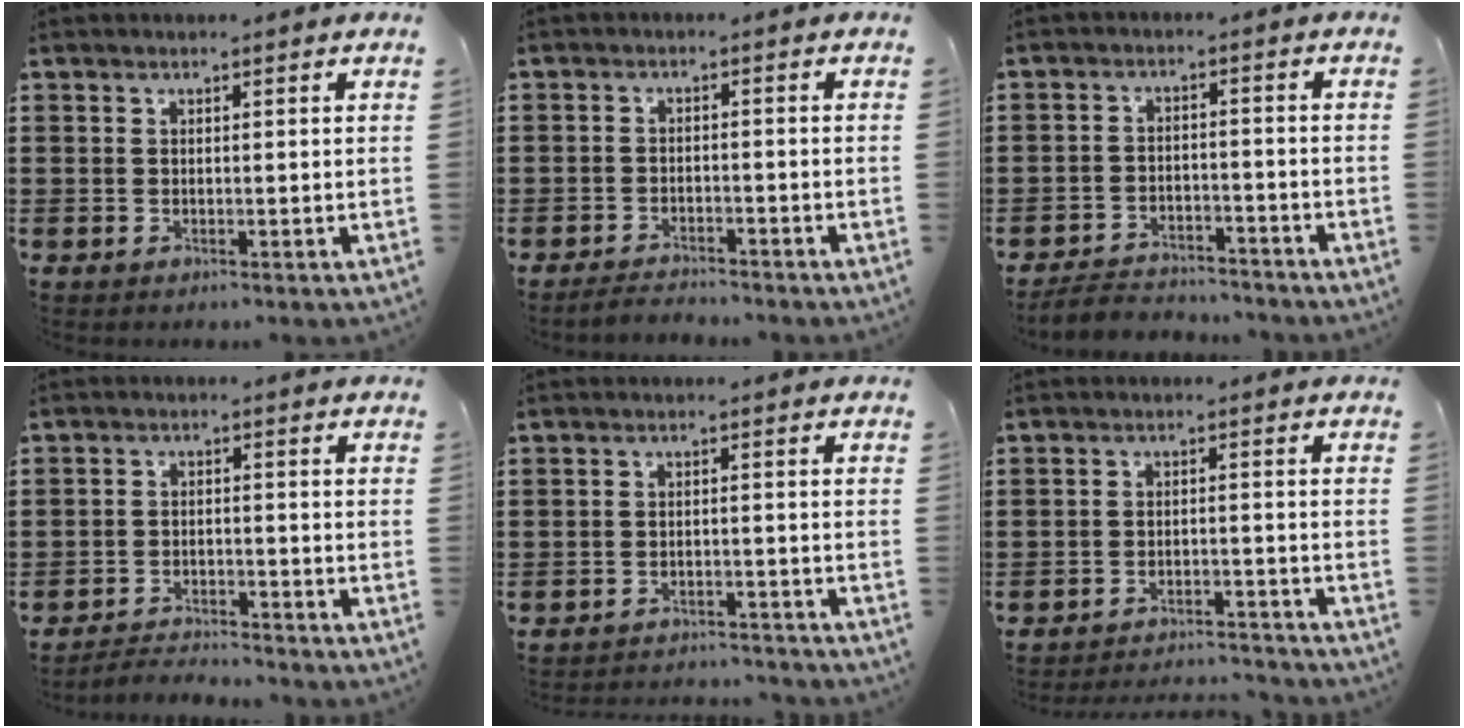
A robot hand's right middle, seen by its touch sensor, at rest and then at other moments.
{"total": 2.6, "force": [-2.6, 0.4, -0.2], "torque": [-0.004, -0.001, -0.055]}
{"total": 4.1, "force": [-4.0, 0.9, -0.1], "torque": [-0.003, 0.007, -0.083]}
{"total": 3.4, "force": [-3.3, 0.3, -0.3], "torque": [-0.004, -0.003, -0.072]}
{"total": 2.5, "force": [-2.5, 0.0, -0.1], "torque": [-0.007, -0.001, -0.053]}
{"total": 3.4, "force": [-3.4, 0.0, -0.1], "torque": [-0.006, -0.001, -0.070]}